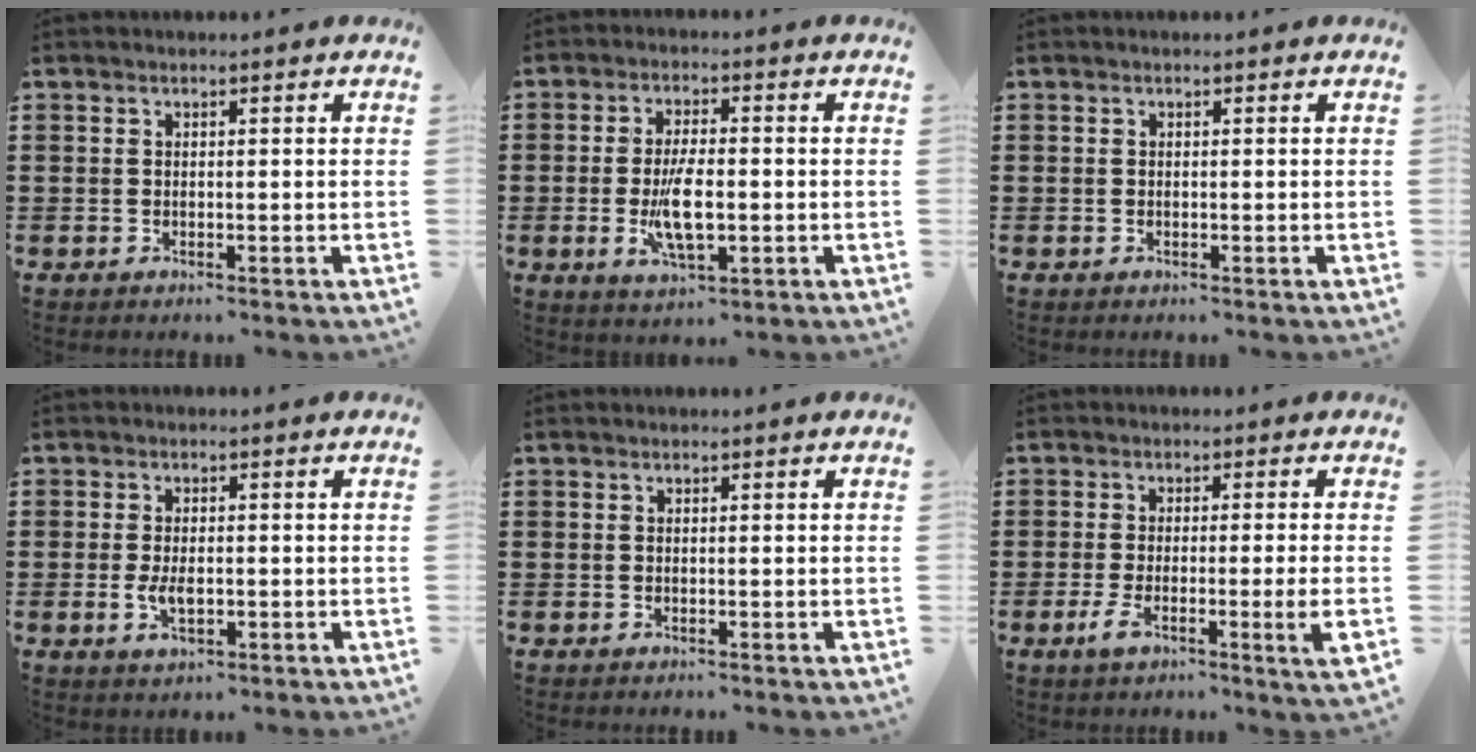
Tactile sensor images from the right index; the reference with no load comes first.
{"total": 7.5, "force": [-1.3, 2.9, 6.8], "torque": [-0.144, -0.007, -0.026]}
{"total": 0.0}
{"total": 3.5, "force": [-0.6, 1.6, 3.0], "torque": [-0.065, -0.005, -0.009]}
{"total": 0.0}
{"total": 5.8, "force": [-1.5, 0.6, 5.6], "torque": [-0.107, -0.014, -0.028]}